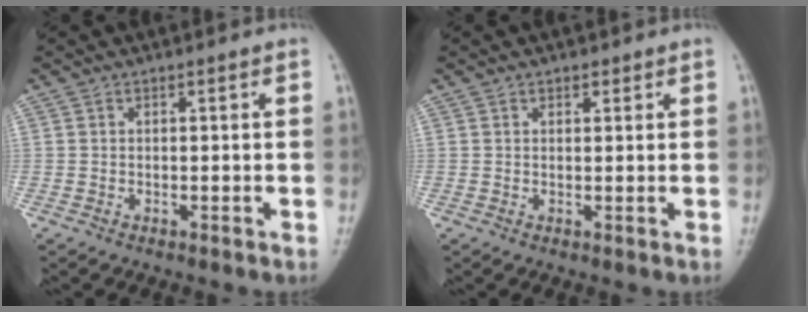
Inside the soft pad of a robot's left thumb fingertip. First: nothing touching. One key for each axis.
{"total": 1.2, "fx": 0.8, "fy": 0.8, "fz": 0.4, "tx": 0.004, "ty": -0.004, "tz": 0.010}